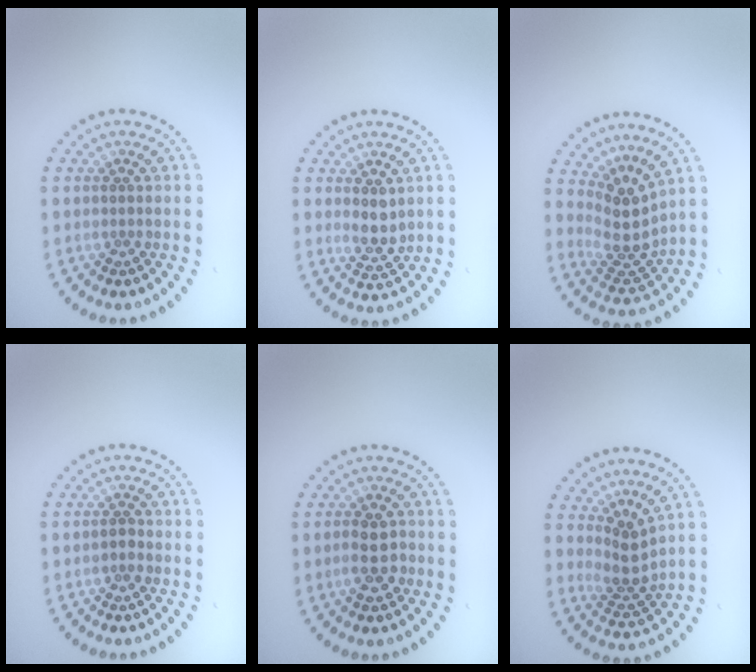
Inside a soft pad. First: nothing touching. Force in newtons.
{"total": 2.2, "press": 2.0, "slide": 0.8}
{"total": 3.9, "press": 2.8, "slide": 2.6}
{"total": 1.0, "press": 1.0, "slide": 0.2}
{"total": 2.7, "press": 2.6, "slide": 0.5}
{"total": 2.5, "press": 1.9, "slide": 1.7}